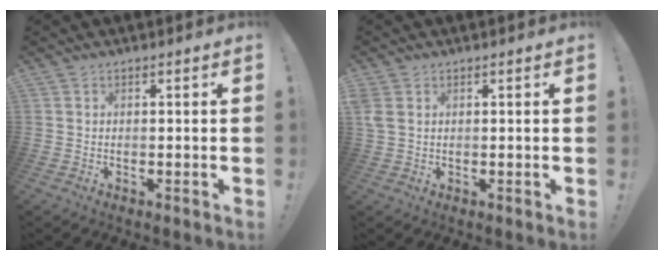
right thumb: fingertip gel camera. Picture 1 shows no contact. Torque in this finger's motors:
{"motor_torque": [0.17, 0.14, -0.09, 0.13, 0.08]}